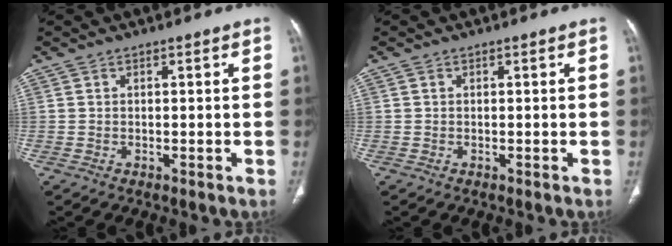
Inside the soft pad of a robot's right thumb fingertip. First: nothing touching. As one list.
[{"total": 0.0}]